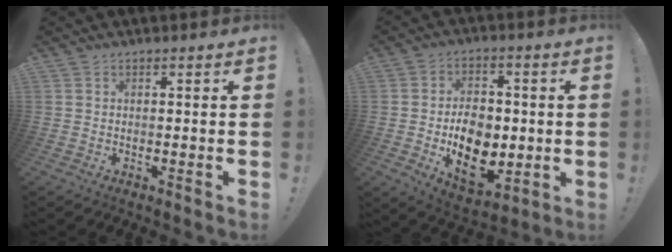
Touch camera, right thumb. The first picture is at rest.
{"total": 15.1, "force": [-2.5, 10.7, 10.3], "torque": [-0.154, -0.001, -0.035]}